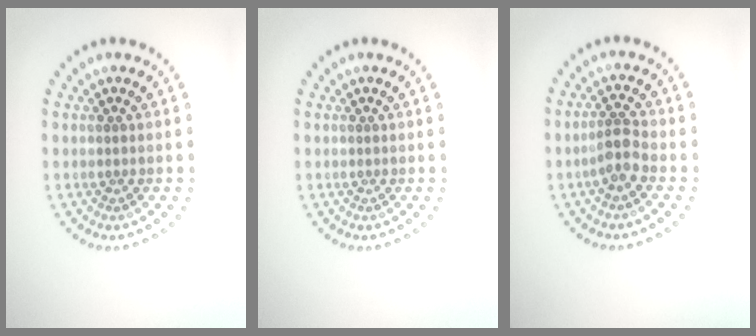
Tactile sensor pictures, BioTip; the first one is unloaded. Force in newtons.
{"total": 0.0}
{"total": 2.2, "press": 1.7, "slide": 1.3}